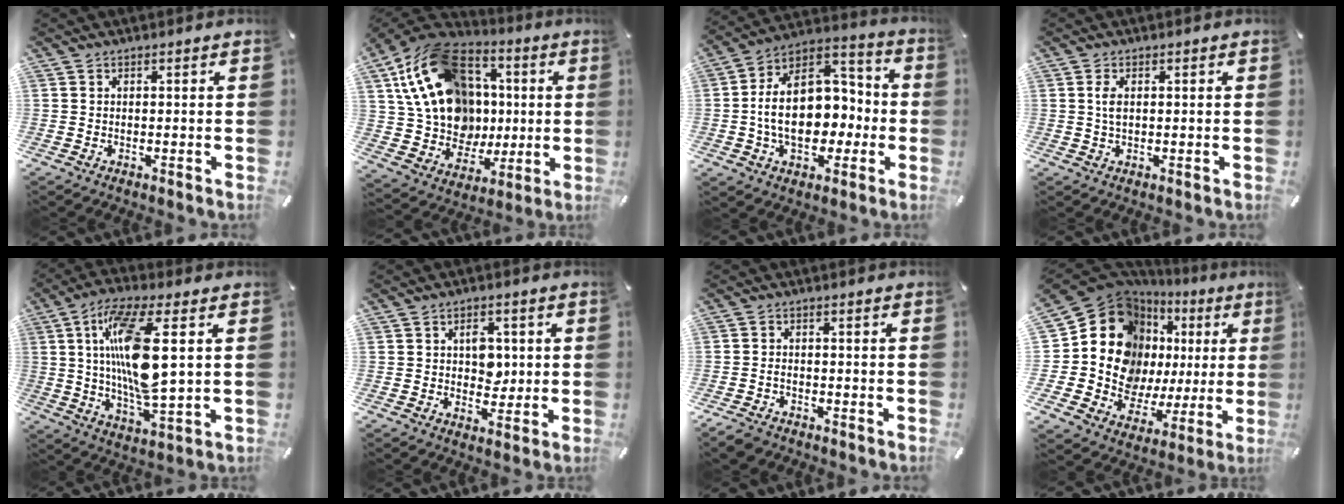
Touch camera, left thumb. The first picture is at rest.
{"total": 22.9, "force": [4.7, 18.6, 12.6], "torque": [-0.233, -0.015, 0.101]}
{"total": 19.2, "force": [-1.6, 14.2, 12.9], "torque": [-0.211, 0.006, -0.022]}
{"total": 2.6, "force": [0.6, 1.2, 2.2], "torque": [-0.056, 0.004, 0.006]}
{"total": 17.2, "force": [3.7, 4.9, 16.0], "torque": [-0.340, -0.013, 0.049]}
{"total": 5.7, "force": [0.9, 4.4, 3.5], "torque": [-0.033, -0.005, 0.007]}
{"total": 2.6, "force": [-1.8, 1.5, 1.1], "torque": [-0.027, 0.007, -0.036]}
{"total": 20.0, "force": [4.7, 16.5, 10.3], "torque": [-0.183, -0.044, 0.098]}